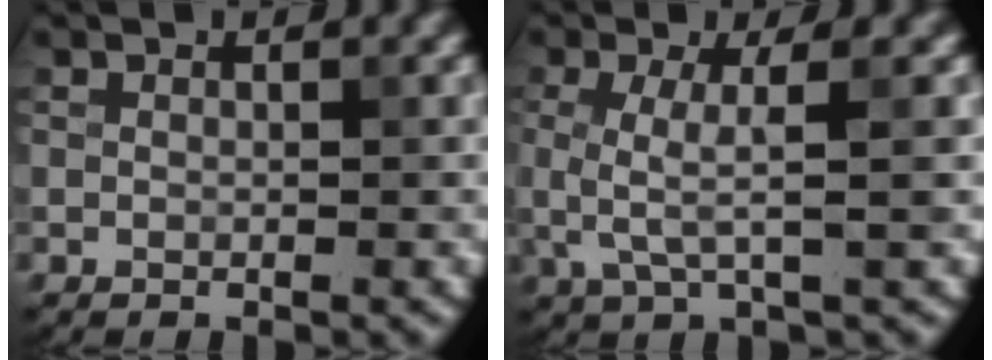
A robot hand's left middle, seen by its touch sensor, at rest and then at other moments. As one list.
[{"total": 3.6, "force": [0.0, 0.8, 3.5], "torque": [-0.076, 0.001, -0.001]}]